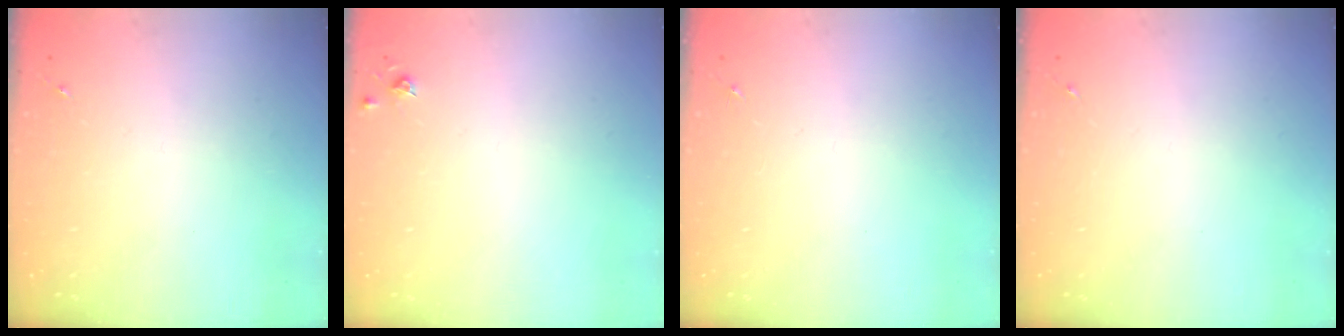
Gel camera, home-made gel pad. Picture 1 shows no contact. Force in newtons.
{"total": 3.8, "press": 3.8, "slide": 0.5}
{"total": 0.0}
{"total": 0.0}